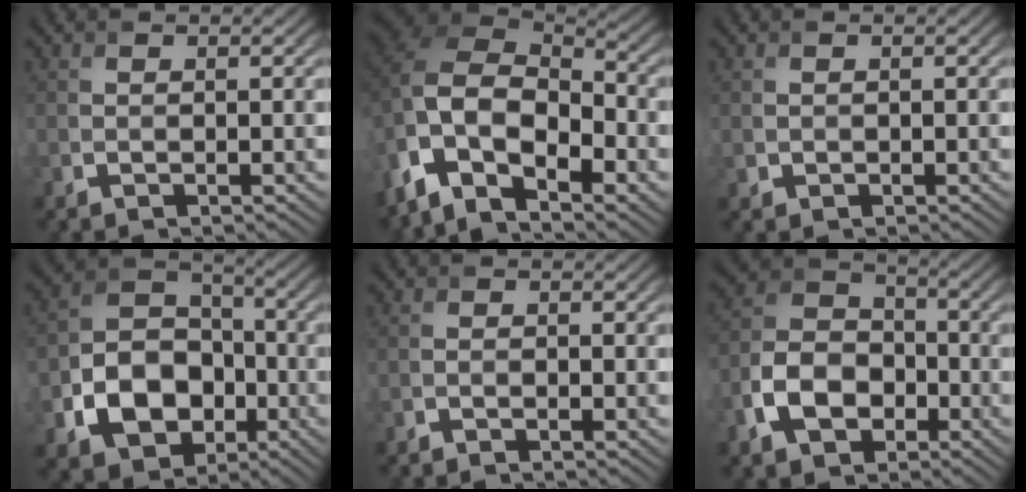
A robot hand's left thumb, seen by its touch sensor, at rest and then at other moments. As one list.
[{"total": 14.0, "force": [-5.6, 8.3, 9.8], "torque": [-0.248, -0.039, -0.079]}, {"total": 0.7, "force": [0.2, 0.7, 0.0], "torque": [0.005, 0.001, 0.004]}, {"total": 11.9, "force": [-3.6, 9.0, 6.8], "torque": [-0.149, -0.029, -0.063]}, {"total": 0.8, "force": [-0.8, 0.0, 0.2], "torque": [-0.004, -0.001, -0.017]}, {"total": 9.6, "force": [-3.7, 6.7, 5.8], "torque": [-0.145, -0.009, -0.087]}]